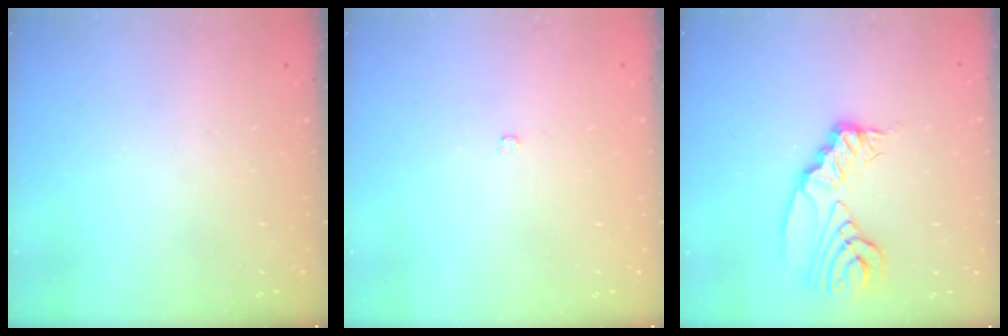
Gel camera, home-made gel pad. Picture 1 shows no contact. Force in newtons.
{"total": 2.1, "press": 2.1, "slide": 0.4}
{"total": 10.4, "press": 10.4, "slide": 1.2}